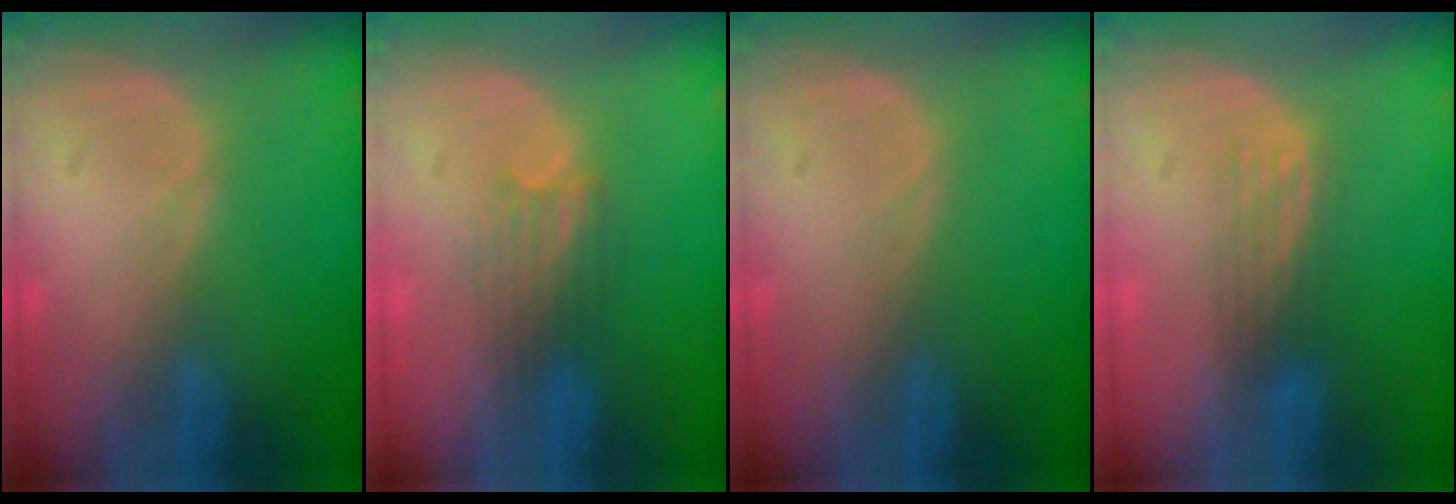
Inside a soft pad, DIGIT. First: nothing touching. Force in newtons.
{"total": 3.2, "press": 3.1, "slide": 1.0}
{"total": 0.0}
{"total": 2.9, "press": 2.7, "slide": 1.2}